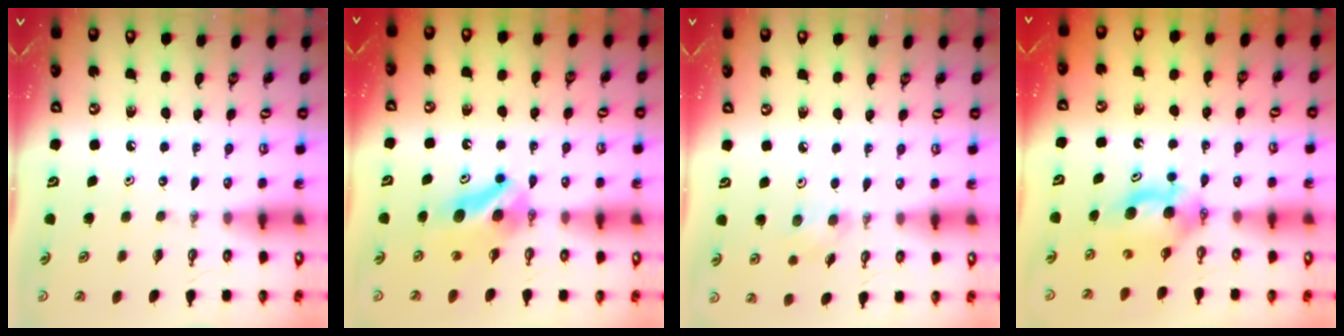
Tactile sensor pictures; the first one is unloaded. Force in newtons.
{"total": 7.8, "press": 5.0, "slide": 6.0}
{"total": 5.7, "press": 5.4, "slide": 1.8}
{"total": 6.2, "press": 5.9, "slide": 2.0}